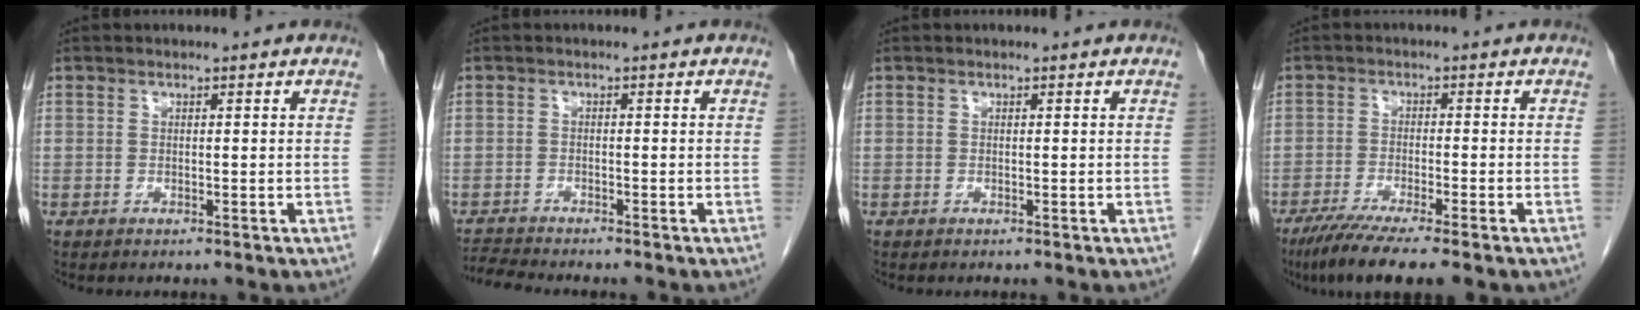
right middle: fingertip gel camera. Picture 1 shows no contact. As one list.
[{"total": 3.2, "force": [-3.1, -0.9, 0.2], "torque": [-0.008, -0.018, -0.057]}, {"total": 0.0}, {"total": 8.6, "force": [-6.4, 0.3, 5.7], "torque": [-0.092, -0.021, -0.100]}]